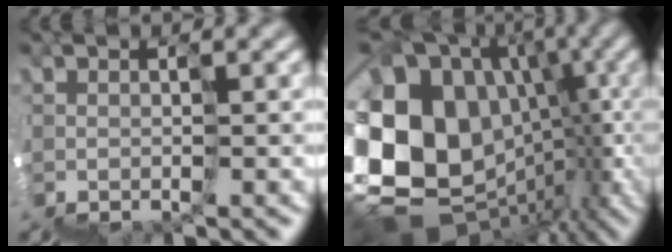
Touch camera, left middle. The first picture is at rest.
{"total": 14.0, "force": [-0.3, 12.6, 6.1], "torque": [-0.120, 0.016, 0.007]}